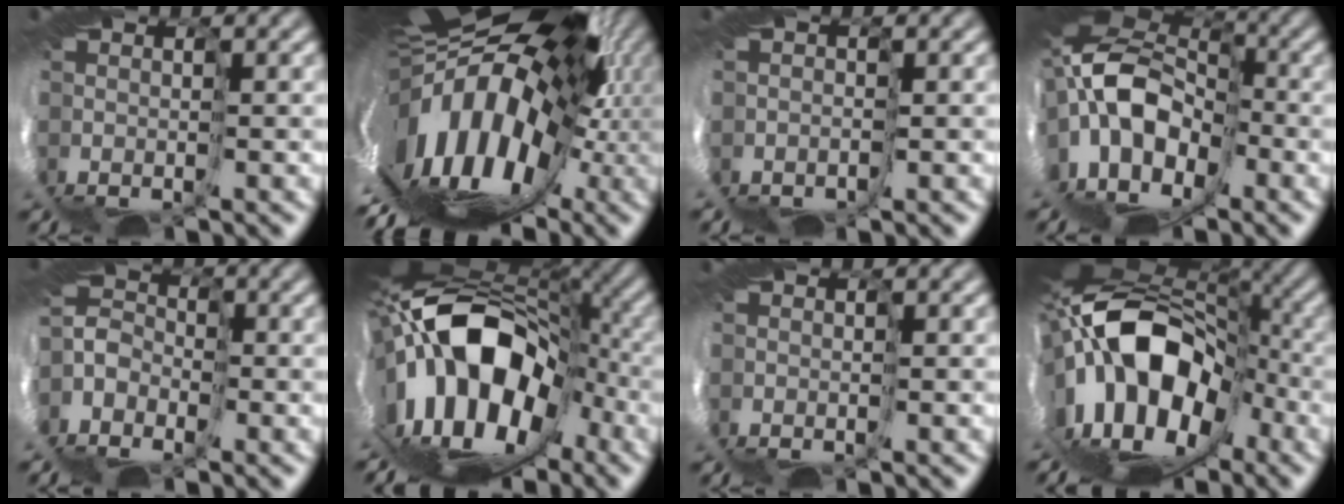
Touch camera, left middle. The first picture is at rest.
{"total": 14.4, "force": [2.3, 6.9, 12.4], "torque": [-0.169, -0.011, 0.020]}
{"total": 0.8, "force": [-0.7, 0.2, -0.2], "torque": [0.022, 0.001, -0.009]}
{"total": 9.4, "force": [1.8, 5.9, 7.1], "torque": [-0.136, 0.007, 0.029]}
{"total": 1.1, "force": [-0.4, 1.0, -0.1], "torque": [-0.004, 0.012, -0.024]}
{"total": 13.8, "force": [1.6, 7.3, 11.6], "torque": [-0.172, 0.010, 0.021]}
{"total": 0.0}
{"total": 12.6, "force": [0.8, 7.1, 10.4], "torque": [-0.149, 0.017, 0.009]}